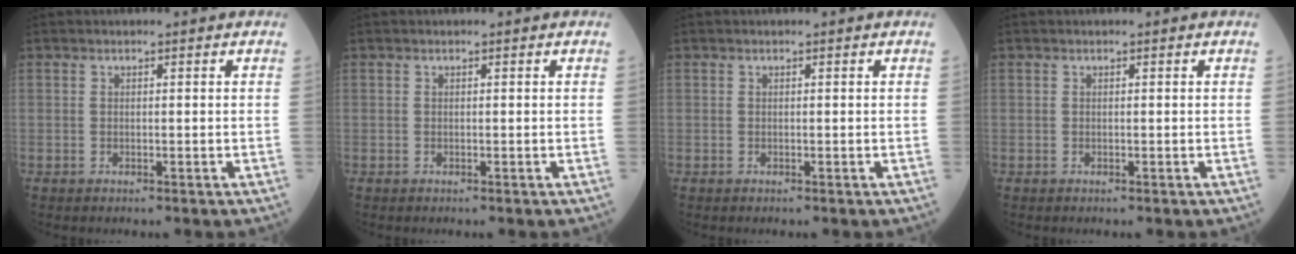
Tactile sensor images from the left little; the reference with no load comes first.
{"total": 0.0}
{"total": 0.0}
{"total": 0.0}